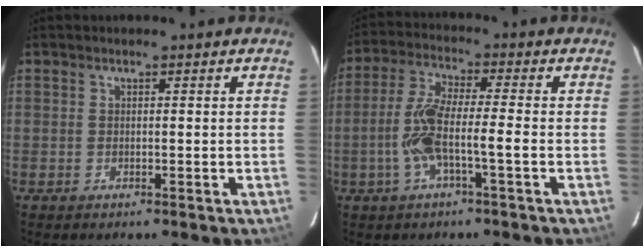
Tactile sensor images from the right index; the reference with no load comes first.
{"total": 7.8, "force": [-2.1, 0.6, 7.5], "torque": [-0.158, 0.012, -0.045]}